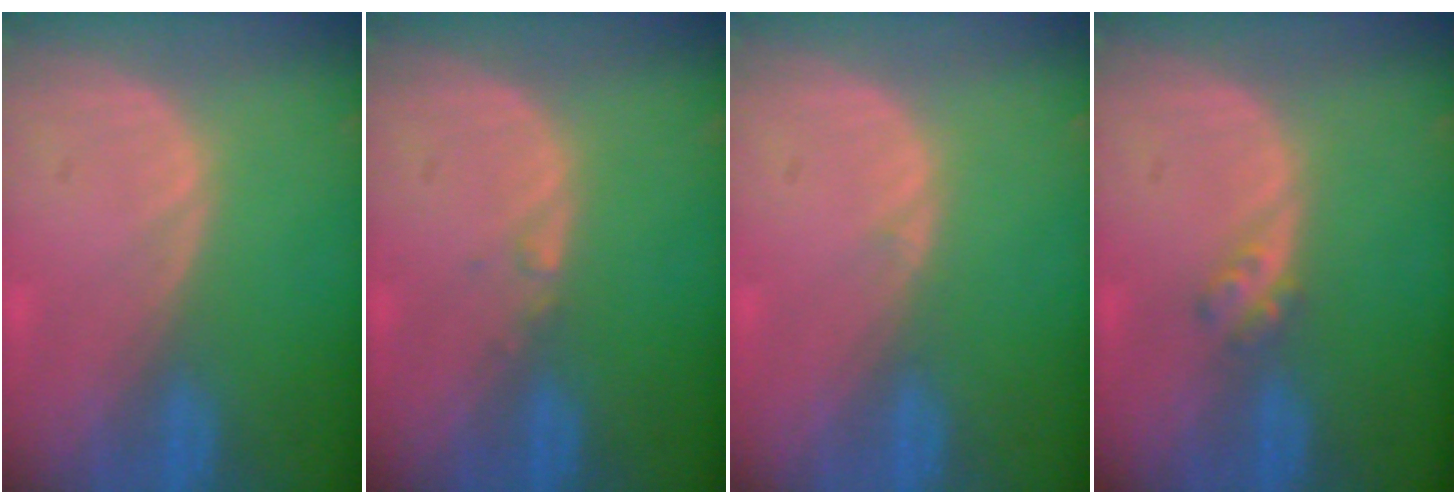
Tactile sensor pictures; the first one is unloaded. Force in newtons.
{"total": 0.6, "press": 0.6, "slide": 0.2}
{"total": 0.6, "press": 0.2, "slide": 0.5}
{"total": 2.3, "press": 2.0, "slide": 1.2}